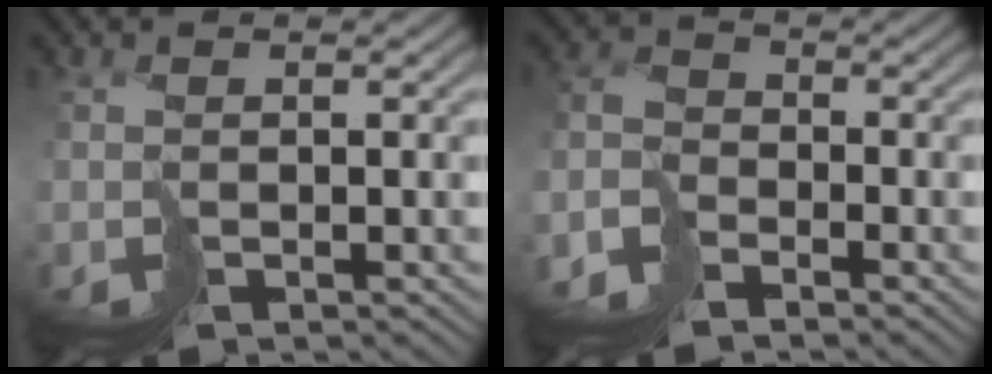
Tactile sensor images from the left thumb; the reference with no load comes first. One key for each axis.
{"total": 4.2, "fx": -3.8, "fy": 1.6, "fz": 1.1, "tx": -0.013, "ty": 0.001, "tz": -0.088}